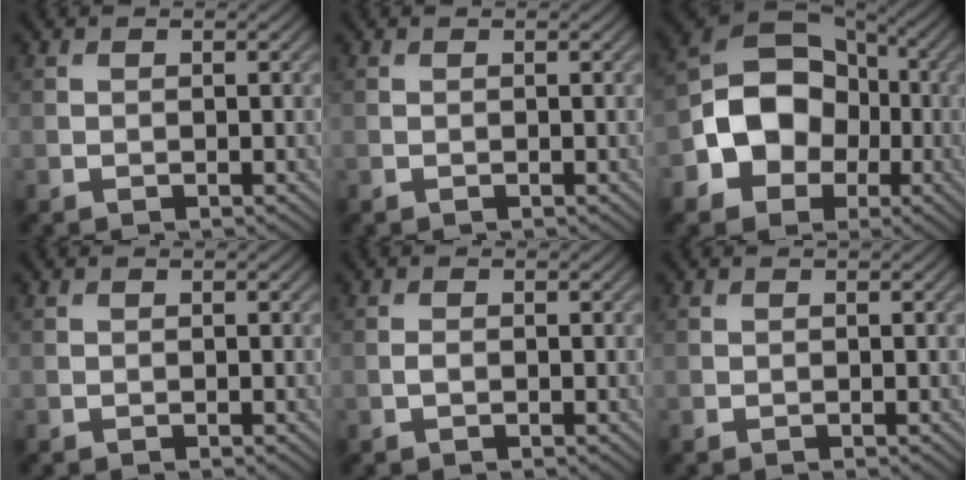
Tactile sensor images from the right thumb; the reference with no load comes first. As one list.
[{"total": 0.0}, {"total": 10.5, "force": [-2.5, 8.3, 5.9], "torque": [-0.103, -0.002, -0.063]}, {"total": 0.0}, {"total": 0.6, "force": [-0.1, 0.3, 0.5], "torque": [-0.013, 0.001, -0.003]}, {"total": 0.0}]